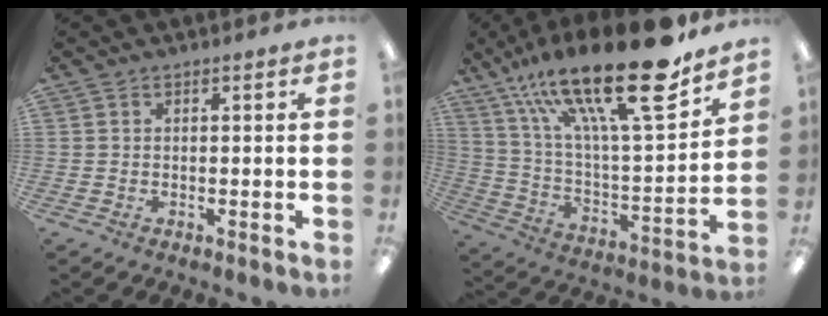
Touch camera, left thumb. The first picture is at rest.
{"total": 27.7, "force": [18.7, 6.7, 19.3], "torque": [-0.324, -0.122, 0.309]}